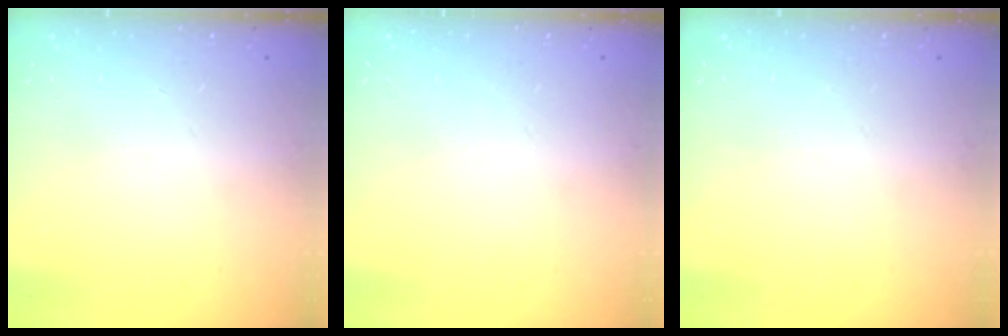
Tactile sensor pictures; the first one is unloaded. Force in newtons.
{"total": 0.0}
{"total": 0.0}